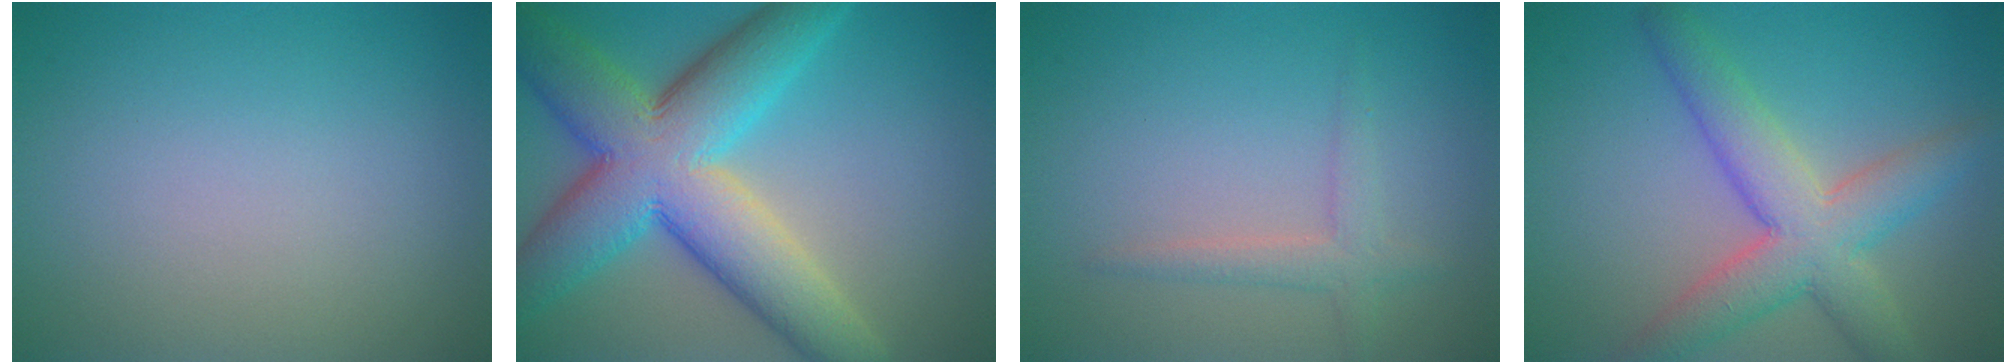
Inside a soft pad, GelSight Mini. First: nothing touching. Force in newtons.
{"total": 12.0, "press": 12.0, "slide": 0.2}
{"total": 1.9, "press": 1.9, "slide": 0.1}
{"total": 6.5, "press": 6.4, "slide": 0.3}